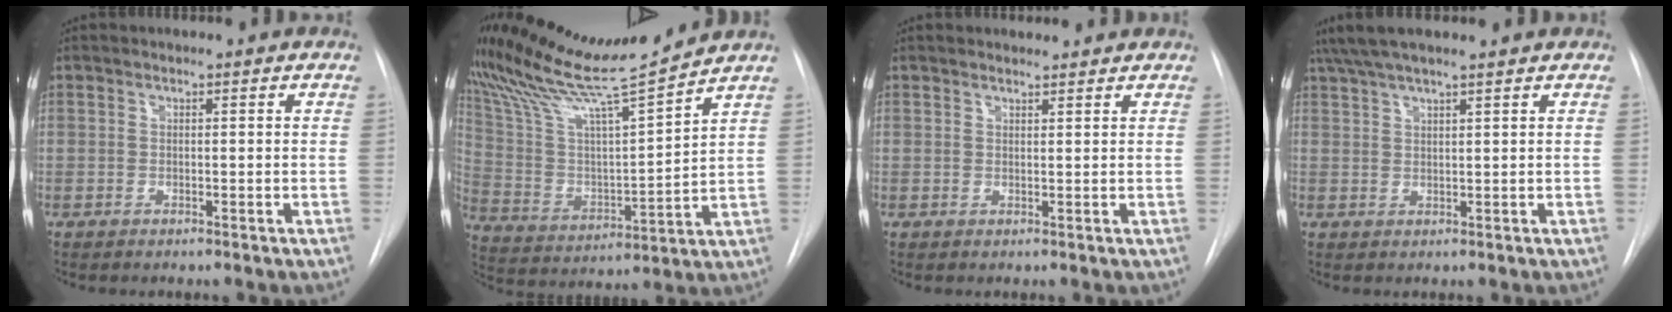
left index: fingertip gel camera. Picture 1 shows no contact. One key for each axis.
{"total": 16.4, "fx": 15.2, "fy": -1.7, "fz": 5.9, "tx": -0.128, "ty": -0.029, "tz": 0.271}
{"total": 2.4, "fx": 2.3, "fy": 0.6, "fz": 0.3, "tx": -0.009, "ty": 0.011, "tz": 0.029}
{"total": 7.1, "fx": 5.9, "fy": 0.4, "fz": 3.9, "tx": -0.065, "ty": 0.034, "tz": 0.101}